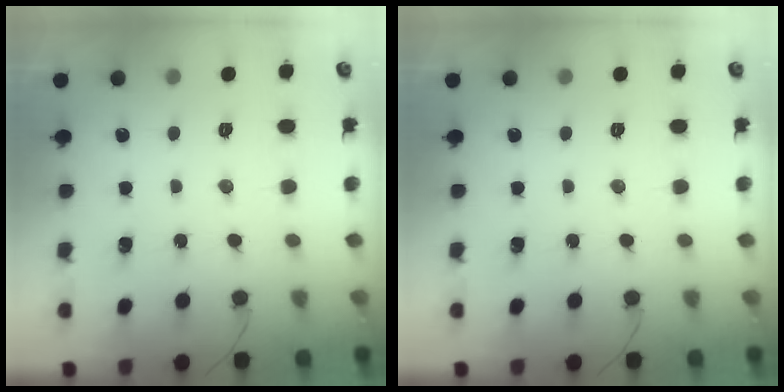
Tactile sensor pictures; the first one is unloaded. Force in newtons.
{"total": 0.0}